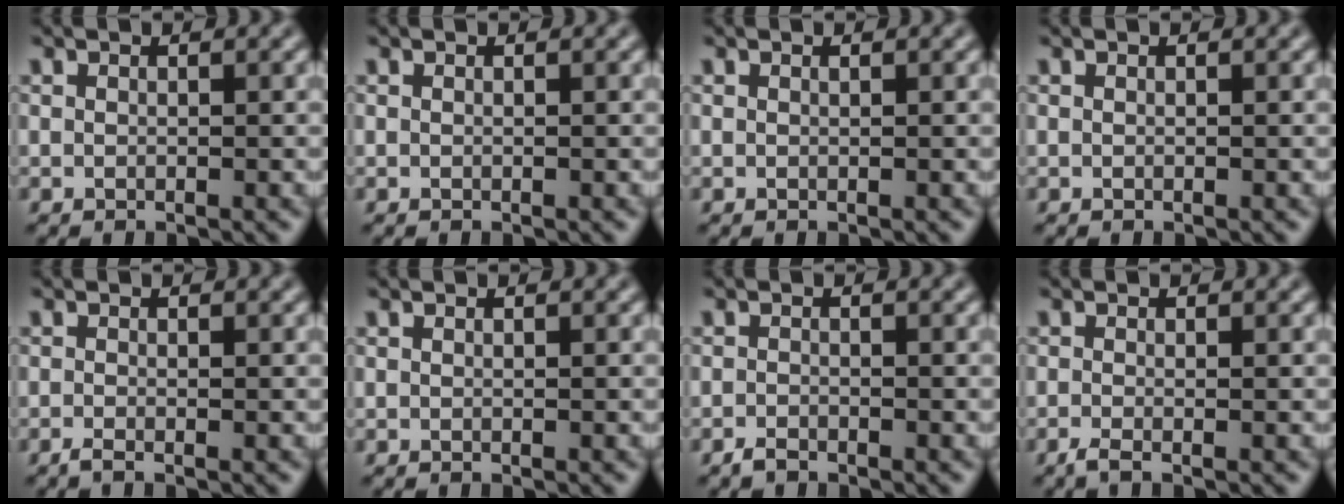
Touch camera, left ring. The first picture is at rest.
{"total": 0.0}
{"total": 0.0}
{"total": 0.0}
{"total": 0.9, "force": [-0.6, 0.1, 0.6], "torque": [-0.012, -0.004, -0.015]}
{"total": 0.0}
{"total": 1.0, "force": [-0.8, 0.4, 0.4], "torque": [-0.006, 0.000, -0.018]}
{"total": 1.2, "force": [-0.8, 0.2, 0.9], "torque": [-0.020, -0.007, -0.020]}